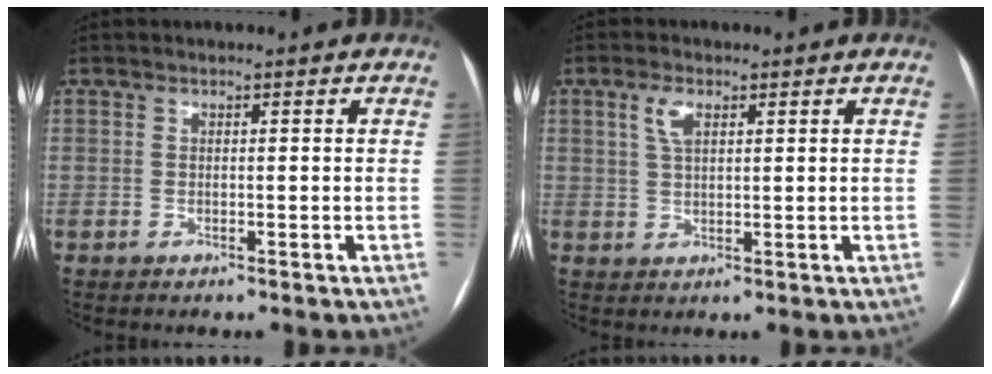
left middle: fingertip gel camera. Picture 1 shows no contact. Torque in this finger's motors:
{"motor_torque": [0.43, -0.36, 0.02, 0.01]}